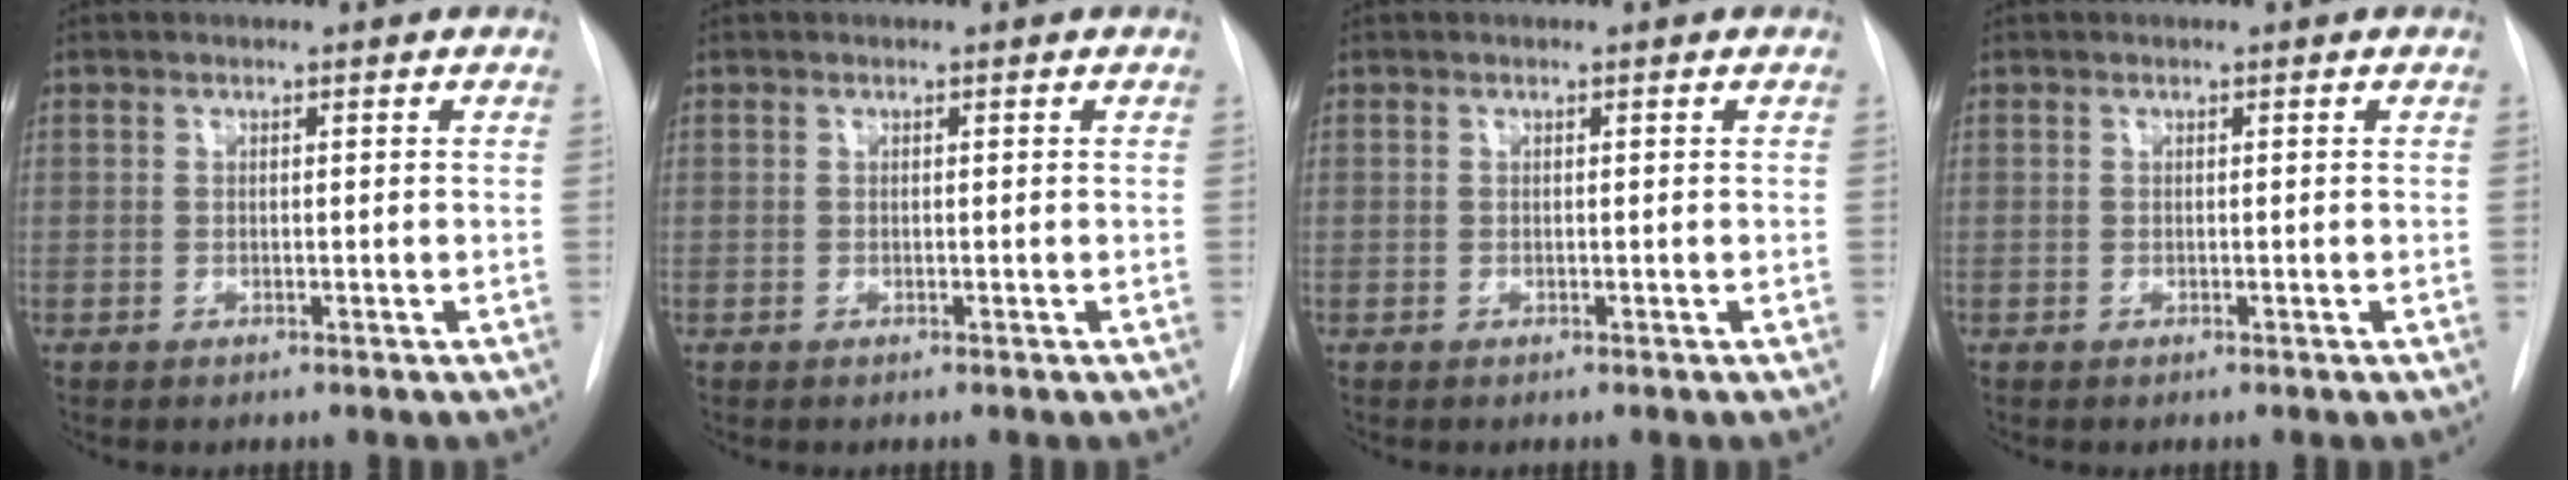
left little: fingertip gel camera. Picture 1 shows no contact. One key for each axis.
{"total": 0.0}
{"total": 0.0}
{"total": 0.0}